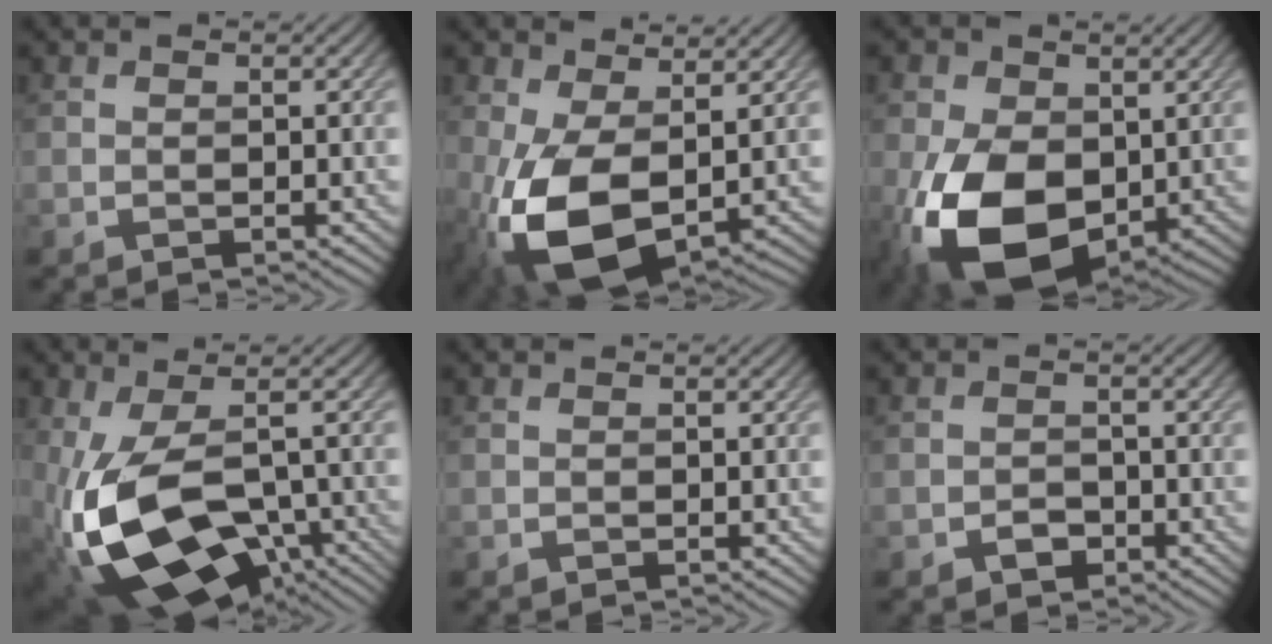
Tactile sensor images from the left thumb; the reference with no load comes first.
{"total": 11.2, "force": [-0.9, 6.6, 9.0], "torque": [-0.208, -0.023, -0.012]}
{"total": 13.7, "force": [-2.3, 9.0, 10.0], "torque": [-0.232, -0.028, -0.041]}
{"total": 16.9, "force": [-4.9, 9.1, 13.4], "torque": [-0.288, -0.051, -0.053]}
{"total": 0.0}
{"total": 1.8, "force": [-1.1, 1.2, 0.7], "torque": [-0.010, 0.002, -0.022]}